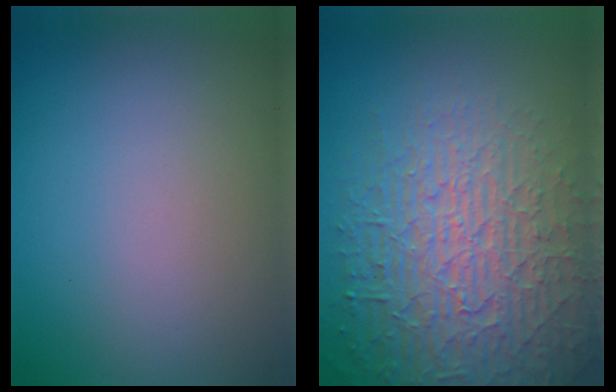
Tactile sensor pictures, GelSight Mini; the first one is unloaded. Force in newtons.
{"total": 7.3, "press": 7.1, "slide": 1.8}